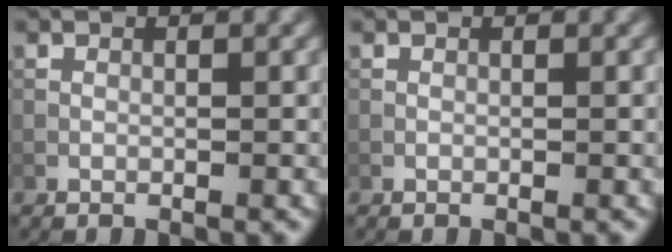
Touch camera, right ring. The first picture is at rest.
{"total": 0.0}